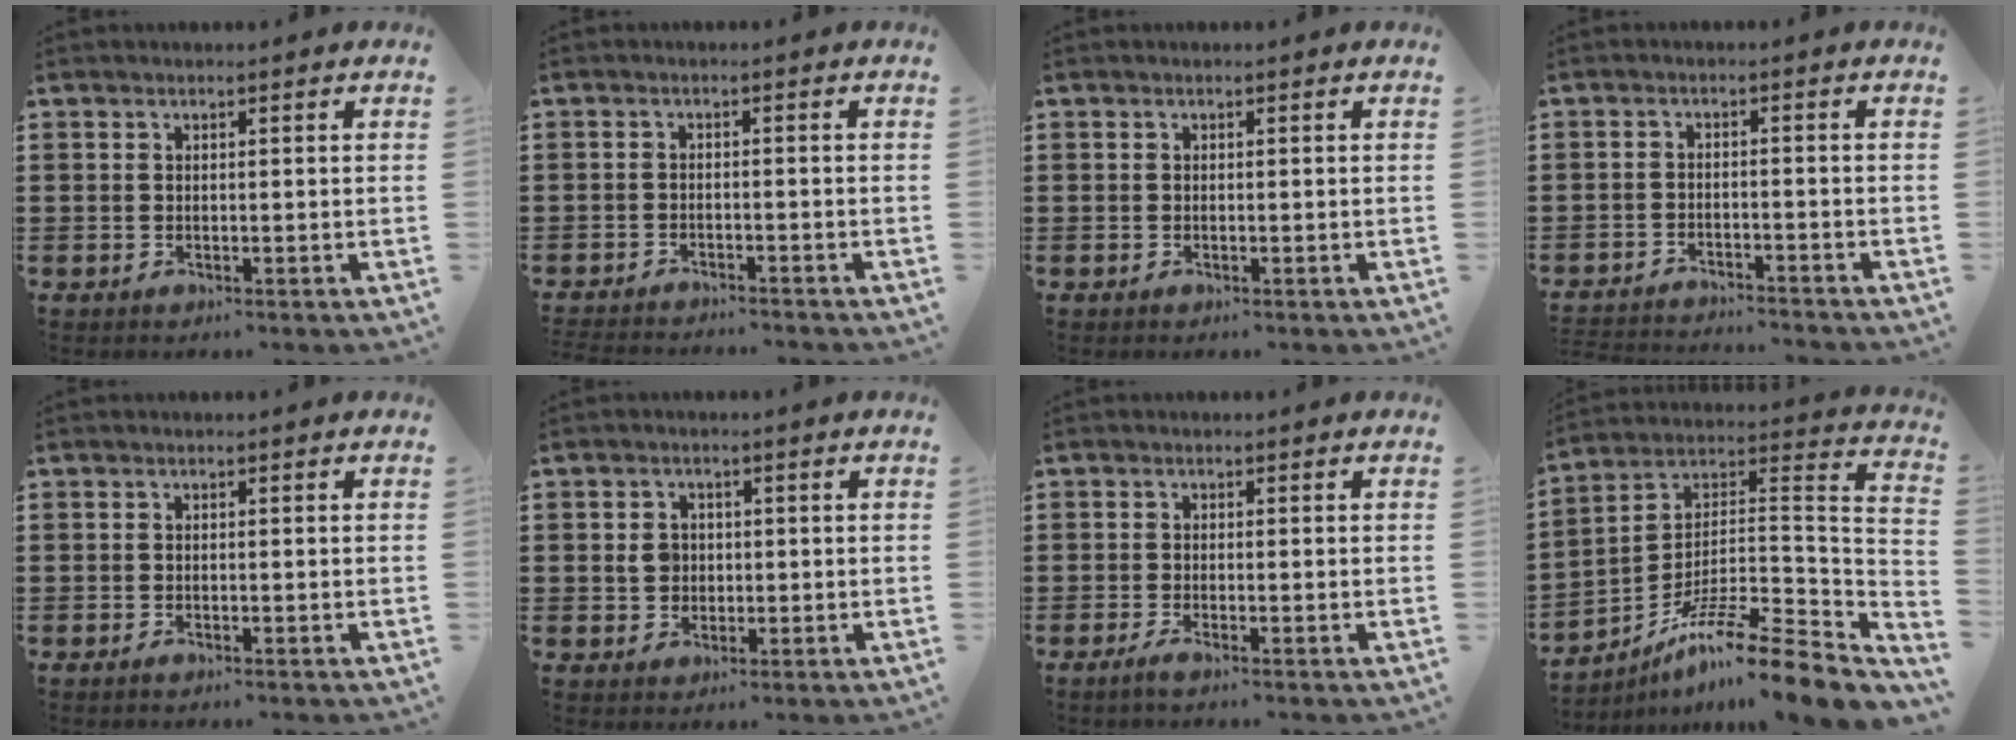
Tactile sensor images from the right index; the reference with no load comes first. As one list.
[{"total": 2.0, "force": [-2.0, -0.2, -0.1], "torque": [-0.001, 0.000, -0.044]}, {"total": 0.0}, {"total": 2.7, "force": [-2.7, -0.2, 0.0], "torque": [-0.004, -0.001, -0.059]}, {"total": 0.0}, {"total": 3.0, "force": [0.1, 2.6, 1.5], "torque": [-0.036, 0.010, -0.001]}, {"total": 0.8, "force": [-0.4, 0.0, 0.7], "torque": [-0.011, -0.005, -0.007]}, {"total": 12.0, "force": [-9.7, 0.3, 7.2], "torque": [-0.110, 0.008, -0.187]}]